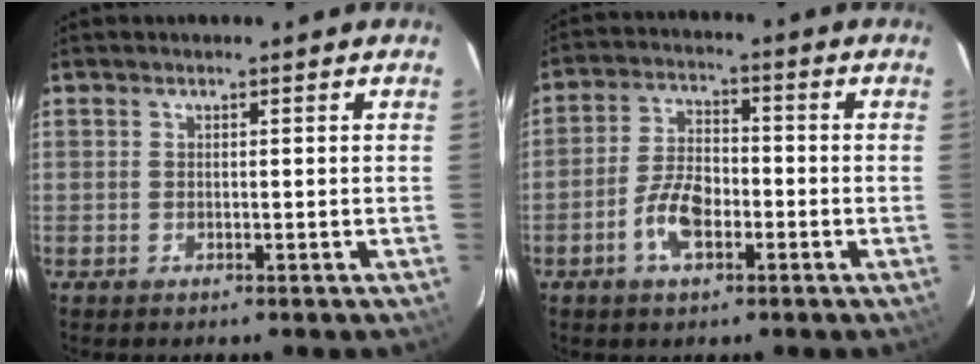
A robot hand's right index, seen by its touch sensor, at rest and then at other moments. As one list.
[{"total": 7.7, "force": [-3.2, 4.0, 5.8], "torque": [-0.119, 0.008, -0.057]}]